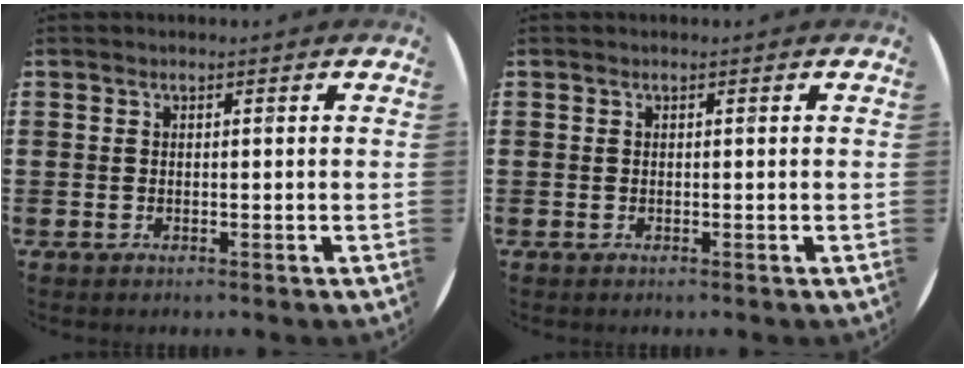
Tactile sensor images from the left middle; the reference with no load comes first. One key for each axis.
{"total": 0.0}